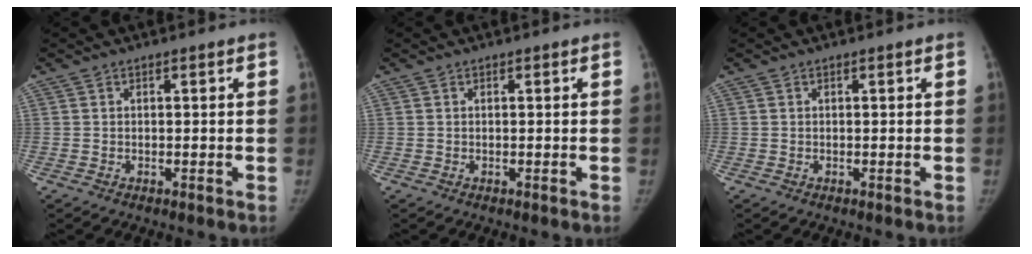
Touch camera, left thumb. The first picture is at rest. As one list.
[{"total": 0.0}, {"total": 0.0}]